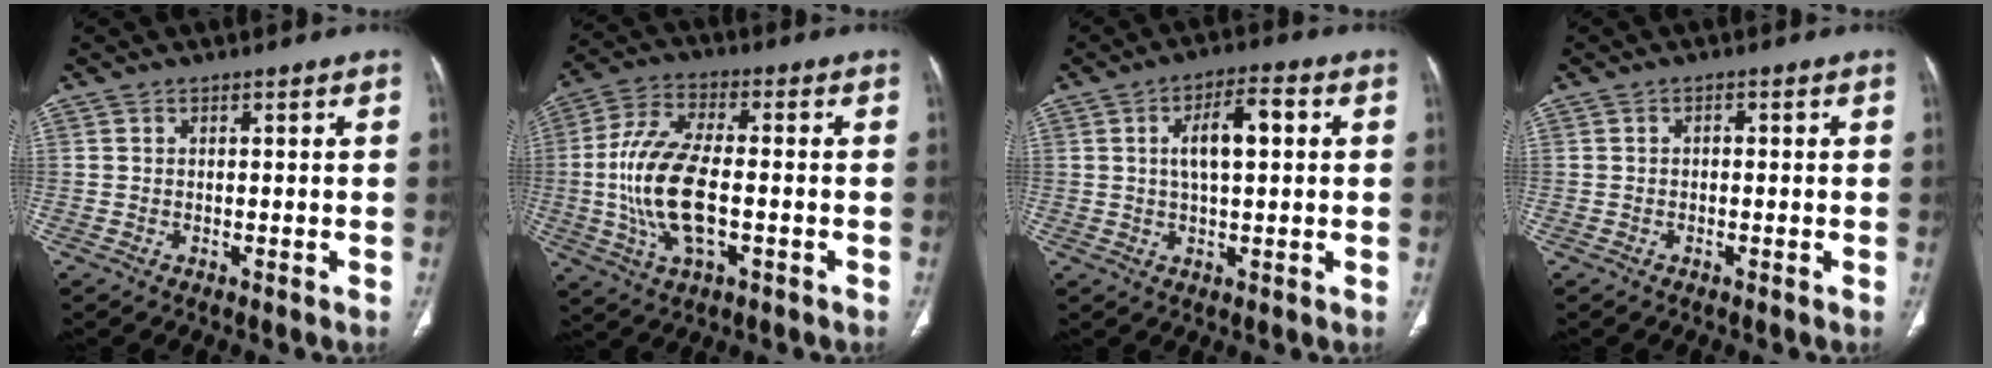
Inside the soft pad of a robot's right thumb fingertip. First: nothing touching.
{"total": 15.3, "force": [-2.0, 7.0, 13.4], "torque": [-0.279, 0.014, -0.036]}
{"total": 8.3, "force": [1.6, 3.3, 7.4], "torque": [-0.123, 0.014, 0.022]}
{"total": 1.0, "force": [-0.1, 0.7, 0.7], "torque": [-0.007, 0.006, -0.003]}